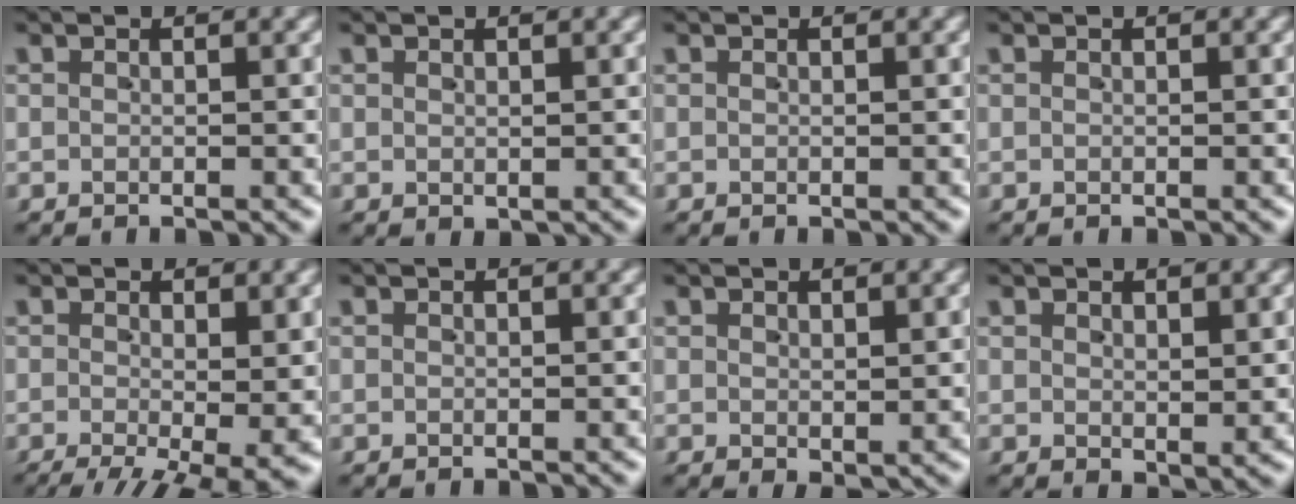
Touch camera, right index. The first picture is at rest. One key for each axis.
{"total": 0.6, "fx": 0.2, "fy": 0.5, "fz": 0.3, "tx": -0.006, "ty": -0.004, "tz": 0.010}
{"total": 0.0}
{"total": 0.0}
{"total": 7.1, "fx": -4.6, "fy": 2.4, "fz": 4.9, "tx": -0.067, "ty": -0.039, "tz": -0.049}
{"total": 0.0}
{"total": 1.1, "fx": 0.5, "fy": 0.5, "fz": 0.8, "tx": -0.009, "ty": -0.006, "tz": 0.015}
{"total": 1.4, "fx": 0.7, "fy": 0.7, "fz": 1.0, "tx": -0.012, "ty": -0.008, "tz": 0.020}